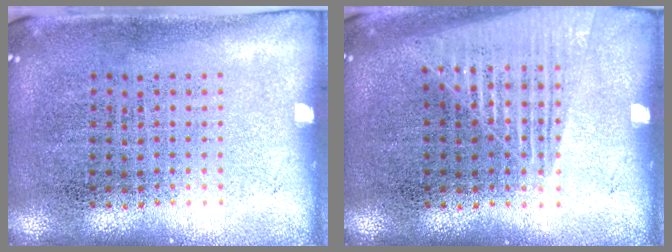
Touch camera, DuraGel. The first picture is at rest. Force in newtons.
{"total": 1.3, "press": 1.3, "slide": 0.4}